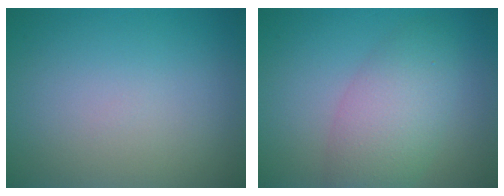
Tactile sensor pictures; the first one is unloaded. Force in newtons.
{"total": 5.1, "press": 5.1, "slide": 0.1}